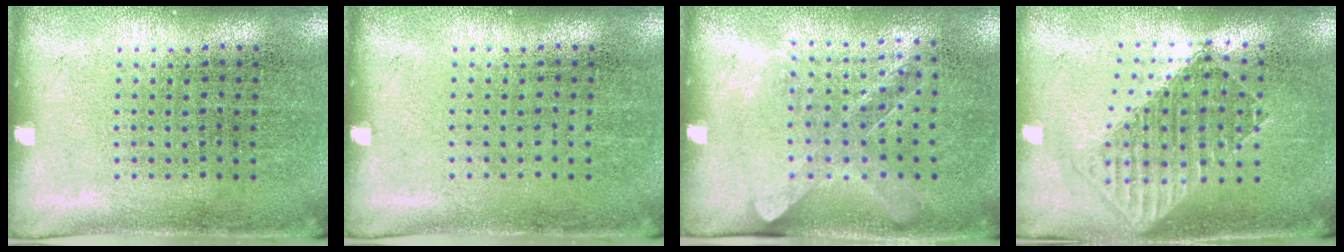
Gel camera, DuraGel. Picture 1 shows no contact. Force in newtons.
{"total": 0.0}
{"total": 1.3, "press": 1.0, "slide": 0.8}
{"total": 1.7, "press": 1.4, "slide": 0.9}